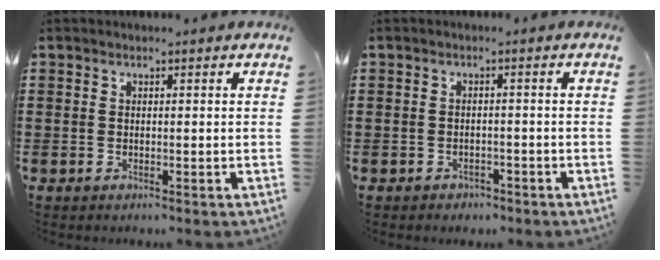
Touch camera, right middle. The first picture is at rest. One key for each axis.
{"total": 1.3, "fx": -1.2, "fy": 0.6, "fz": 0.1, "tx": -0.008, "ty": 0.000, "tz": -0.027}